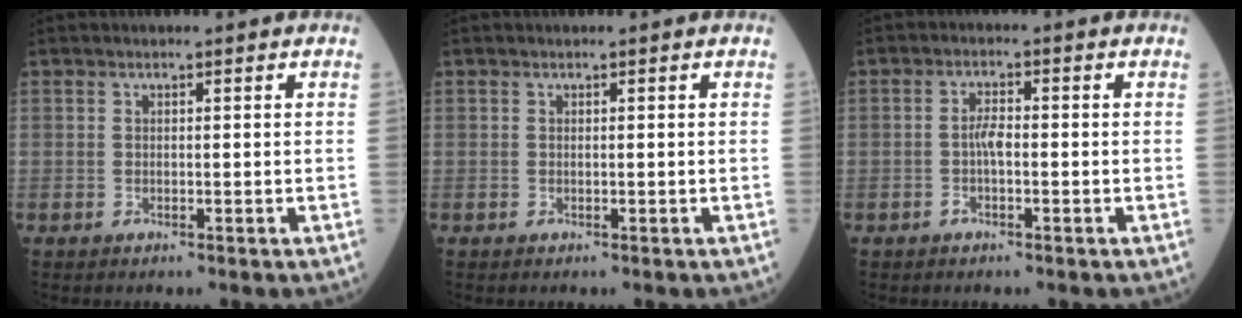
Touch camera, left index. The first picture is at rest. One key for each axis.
{"total": 0.0}
{"total": 2.4, "fx": -0.7, "fy": 0.7, "fz": 2.2, "tx": -0.046, "ty": 0.001, "tz": -0.016}